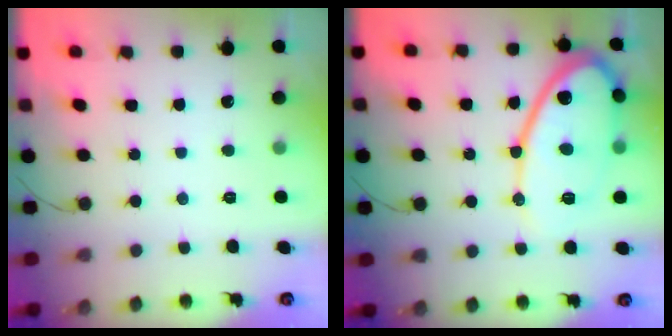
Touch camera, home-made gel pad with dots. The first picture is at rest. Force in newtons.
{"total": 16.6, "press": 16.6, "slide": 1.3}